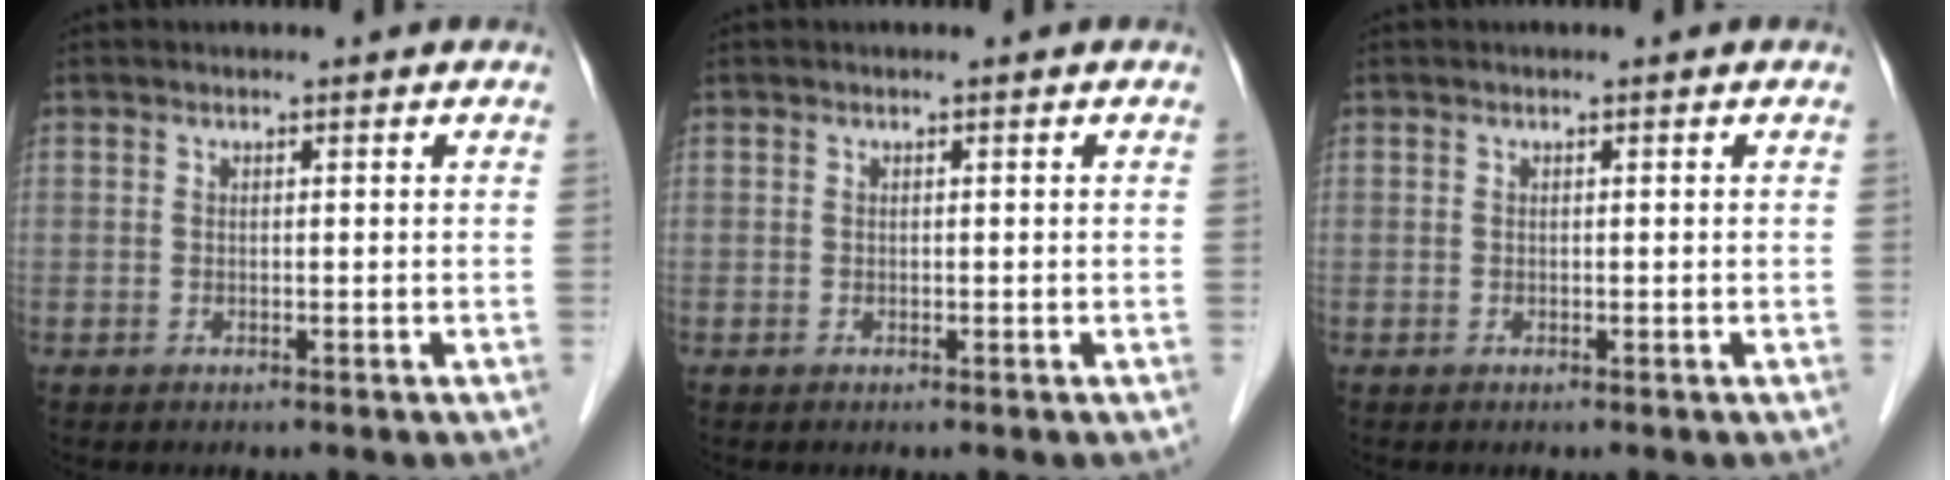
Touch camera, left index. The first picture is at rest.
{"total": 0.0}
{"total": 0.0}